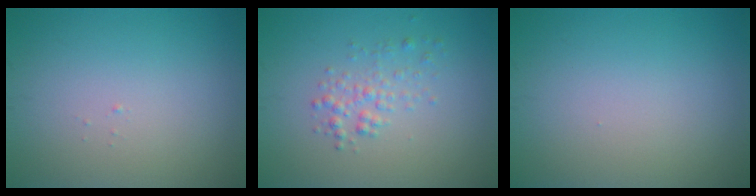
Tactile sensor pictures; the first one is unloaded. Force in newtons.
{"total": 1.8, "press": 1.8, "slide": 0.1}
{"total": 0.0}